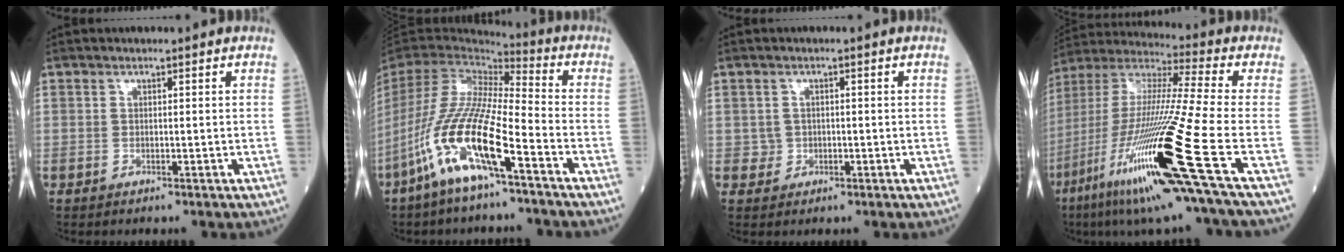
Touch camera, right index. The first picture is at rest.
{"total": 16.6, "force": [-8.2, 2.0, 14.3], "torque": [-0.311, -0.027, -0.161]}
{"total": 1.5, "force": [-0.2, 1.5, 0.1], "torque": [0.002, 0.005, -0.003]}
{"total": 25.7, "force": [-10.2, -0.3, 23.6], "torque": [-0.463, -0.051, -0.190]}